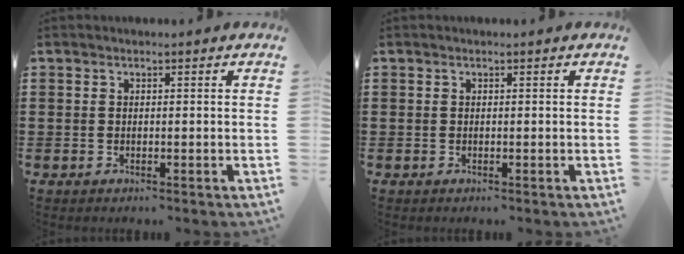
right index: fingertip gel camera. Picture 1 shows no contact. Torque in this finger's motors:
{"motor_torque": [0.29, 0.22, 0.00, 0.00]}